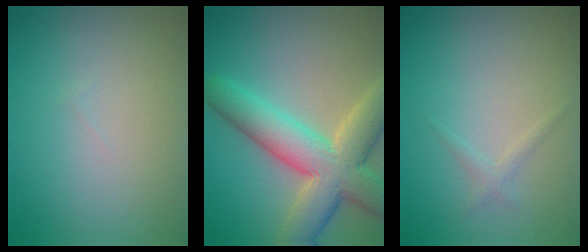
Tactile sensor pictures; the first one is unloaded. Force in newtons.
{"total": 9.4, "press": 9.3, "slide": 0.6}
{"total": 0.9, "press": 0.9, "slide": 0.1}